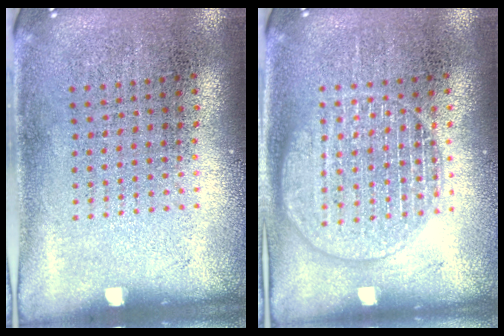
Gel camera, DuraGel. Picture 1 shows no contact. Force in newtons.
{"total": 3.0, "press": 2.9, "slide": 0.4}